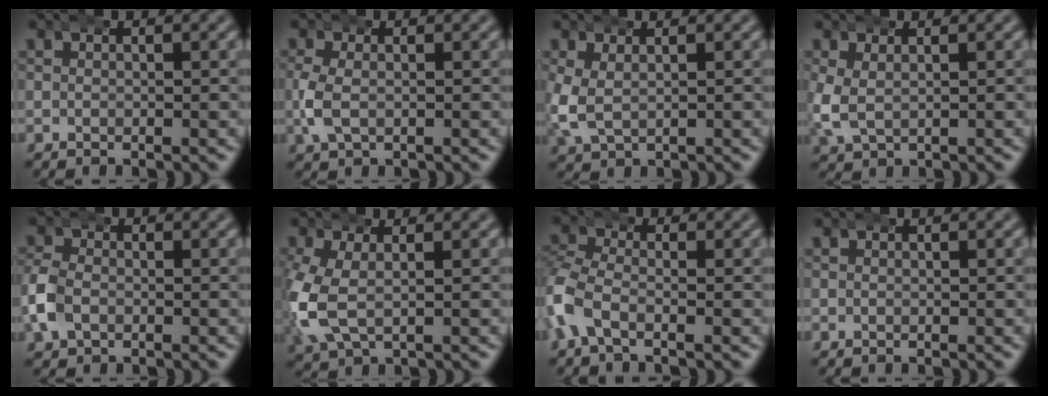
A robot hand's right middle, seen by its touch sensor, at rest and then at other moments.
{"total": 2.2, "force": [-0.3, 1.6, 1.4], "torque": [-0.046, -0.001, -0.004]}
{"total": 3.6, "force": [0.2, 2.9, 2.0], "torque": [-0.070, -0.011, 0.011]}
{"total": 3.3, "force": [0.3, 2.6, 2.0], "torque": [-0.067, -0.011, 0.014]}
{"total": 2.7, "force": [-0.9, 2.3, 1.1], "torque": [-0.050, -0.005, -0.013]}
{"total": 5.2, "force": [-0.7, 3.9, 3.3], "torque": [-0.117, -0.016, 0.000]}
{"total": 3.0, "force": [-1.7, 1.9, 1.6], "torque": [-0.073, -0.015, -0.027]}
{"total": 0.0}